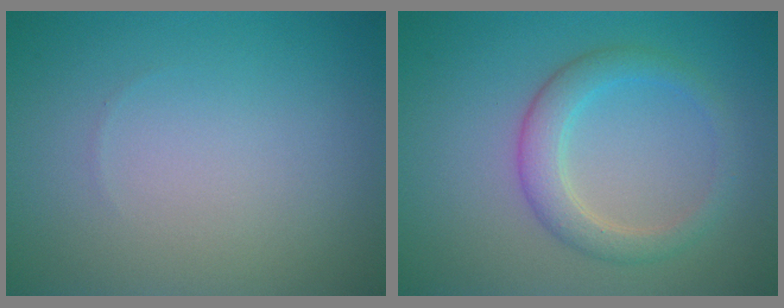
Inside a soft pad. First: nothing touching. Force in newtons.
{"total": 3.1, "press": 3.1, "slide": 0.2}